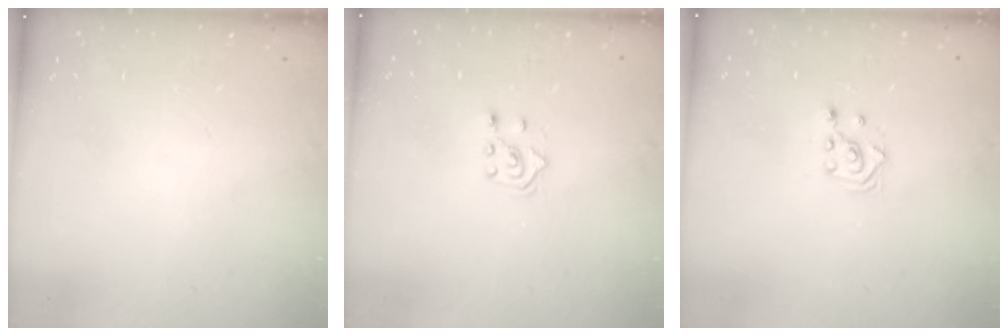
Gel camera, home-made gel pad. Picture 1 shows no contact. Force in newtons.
{"total": 4.0, "press": 3.9, "slide": 1.0}
{"total": 2.6, "press": 2.4, "slide": 1.0}